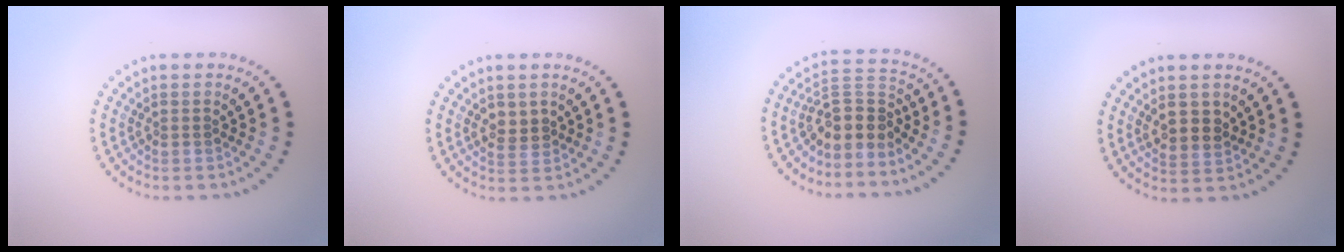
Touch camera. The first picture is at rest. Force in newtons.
{"total": 1.7, "press": 1.6, "slide": 0.6}
{"total": 3.8, "press": 3.2, "slide": 2.0}
{"total": 2.4, "press": 2.3, "slide": 0.7}